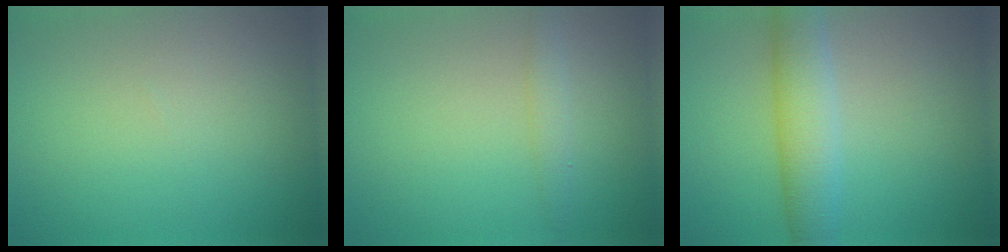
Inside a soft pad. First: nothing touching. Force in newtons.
{"total": 1.5, "press": 1.5, "slide": 0.1}
{"total": 4.8, "press": 4.8, "slide": 0.1}